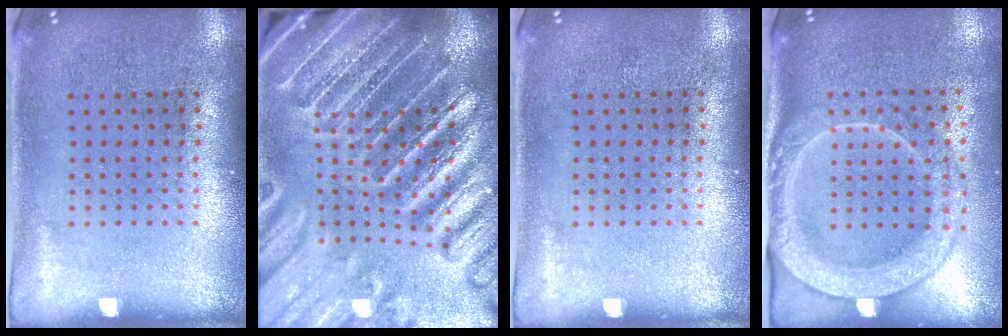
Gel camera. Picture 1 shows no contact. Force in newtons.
{"total": 4.7, "press": 4.3, "slide": 1.9}
{"total": 0.0}
{"total": 2.4, "press": 2.2, "slide": 1.1}